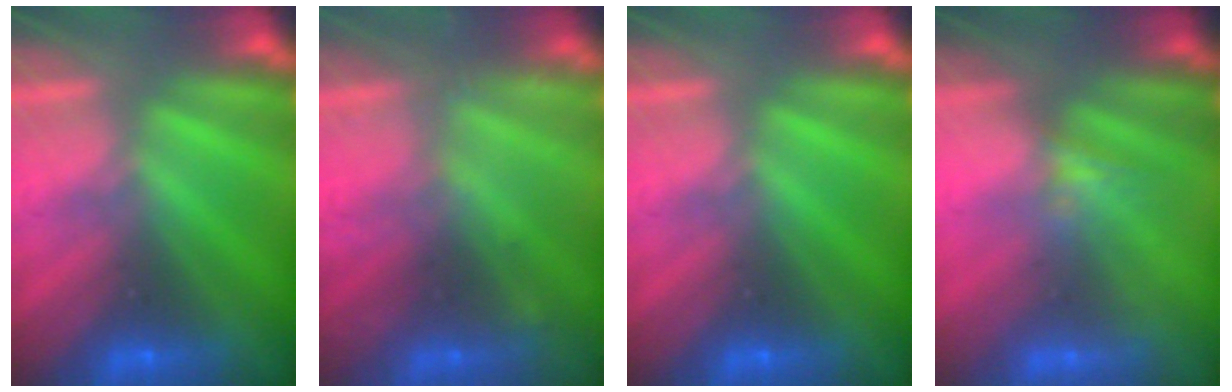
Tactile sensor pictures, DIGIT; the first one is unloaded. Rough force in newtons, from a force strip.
{"total": 2.2}
{"total": 0.0}
{"total": 1.8}